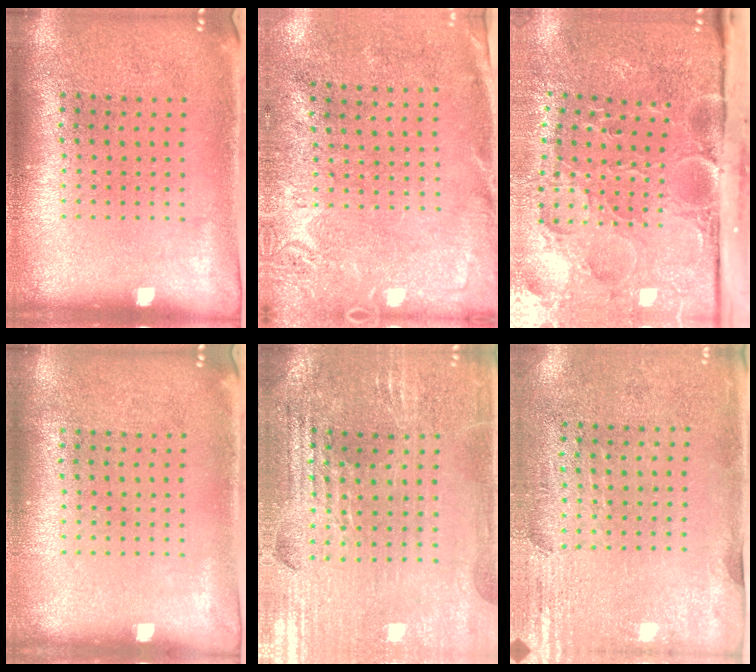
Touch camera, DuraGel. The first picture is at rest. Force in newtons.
{"total": 2.6, "press": 2.2, "slide": 1.4}
{"total": 5.1, "press": 4.1, "slide": 3.1}
{"total": 0.0}
{"total": 2.9, "press": 2.9, "slide": 0.5}
{"total": 2.9, "press": 2.4, "slide": 1.5}